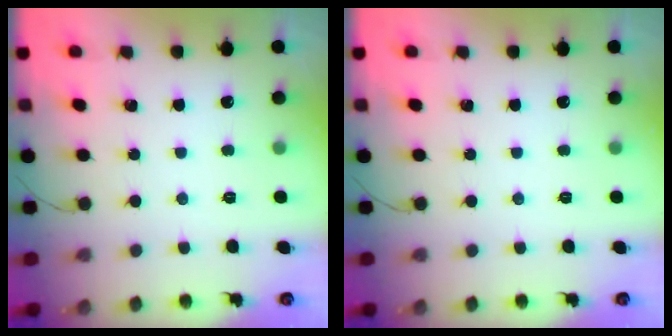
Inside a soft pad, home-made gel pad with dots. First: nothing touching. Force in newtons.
{"total": 0.0}